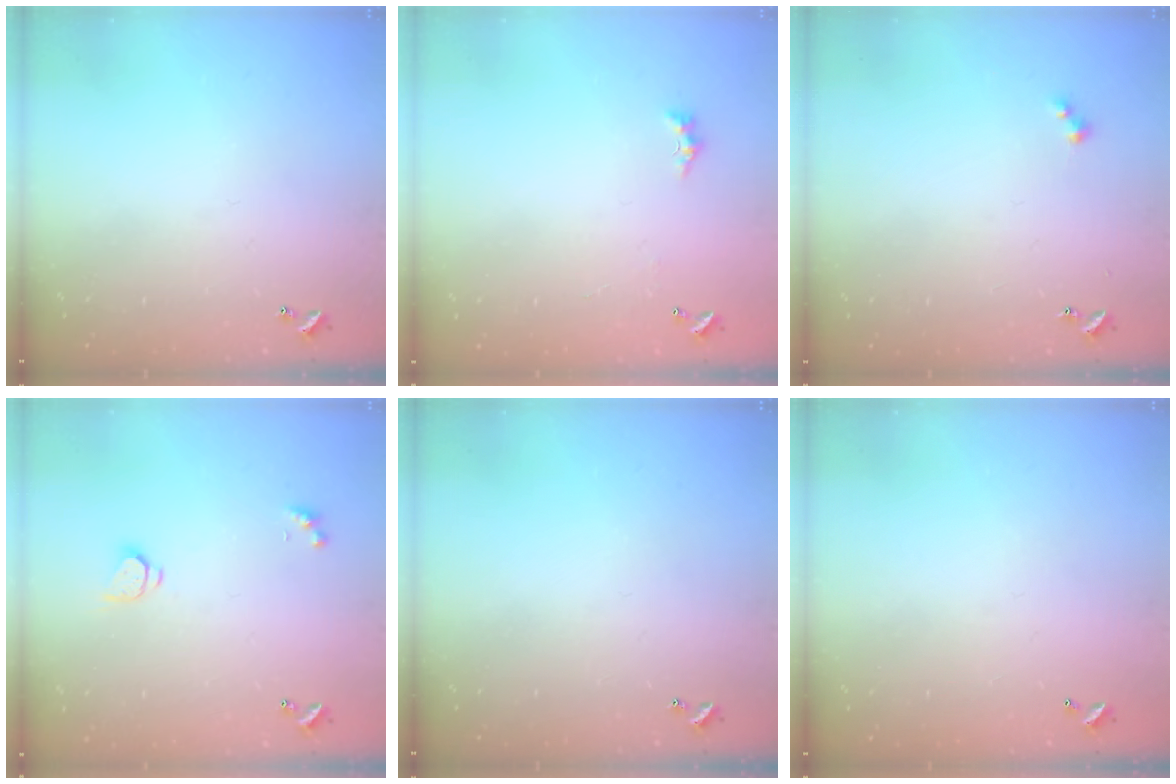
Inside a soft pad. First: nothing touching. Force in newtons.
{"total": 1.3, "press": 1.2, "slide": 0.5}
{"total": 1.9, "press": 1.8, "slide": 0.4}
{"total": 1.6, "press": 1.6, "slide": 0.3}
{"total": 0.0}
{"total": 2.8, "press": 2.8, "slide": 0.1}